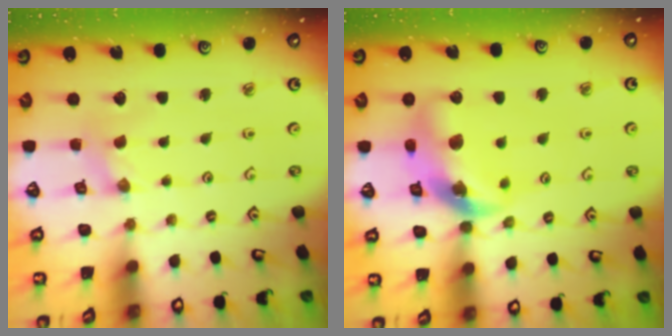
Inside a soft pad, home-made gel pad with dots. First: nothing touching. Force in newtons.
{"total": 16.0, "press": 15.9, "slide": 2.1}